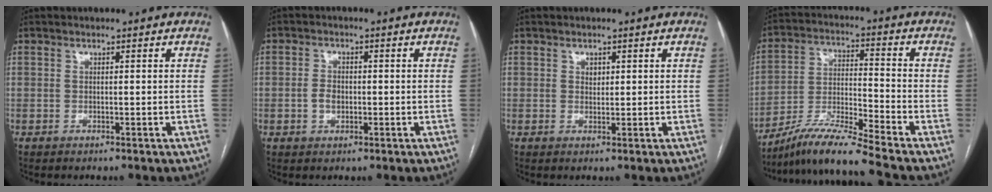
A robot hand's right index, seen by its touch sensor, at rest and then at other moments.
{"total": 2.6, "force": [-0.5, 1.9, 1.8], "torque": [-0.034, 0.005, -0.007]}
{"total": 1.2, "force": [0.5, 0.9, 0.6], "torque": [-0.009, 0.000, 0.008]}
{"total": 11.2, "force": [-9.7, -1.5, 5.3], "torque": [-0.106, -0.012, -0.184]}